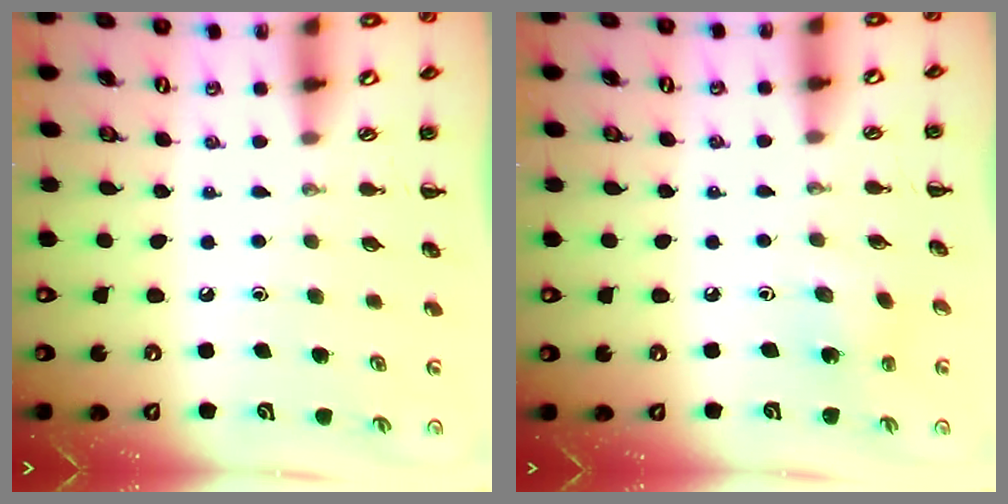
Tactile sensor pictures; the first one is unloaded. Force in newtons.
{"total": 1.6, "press": 1.5, "slide": 0.6}